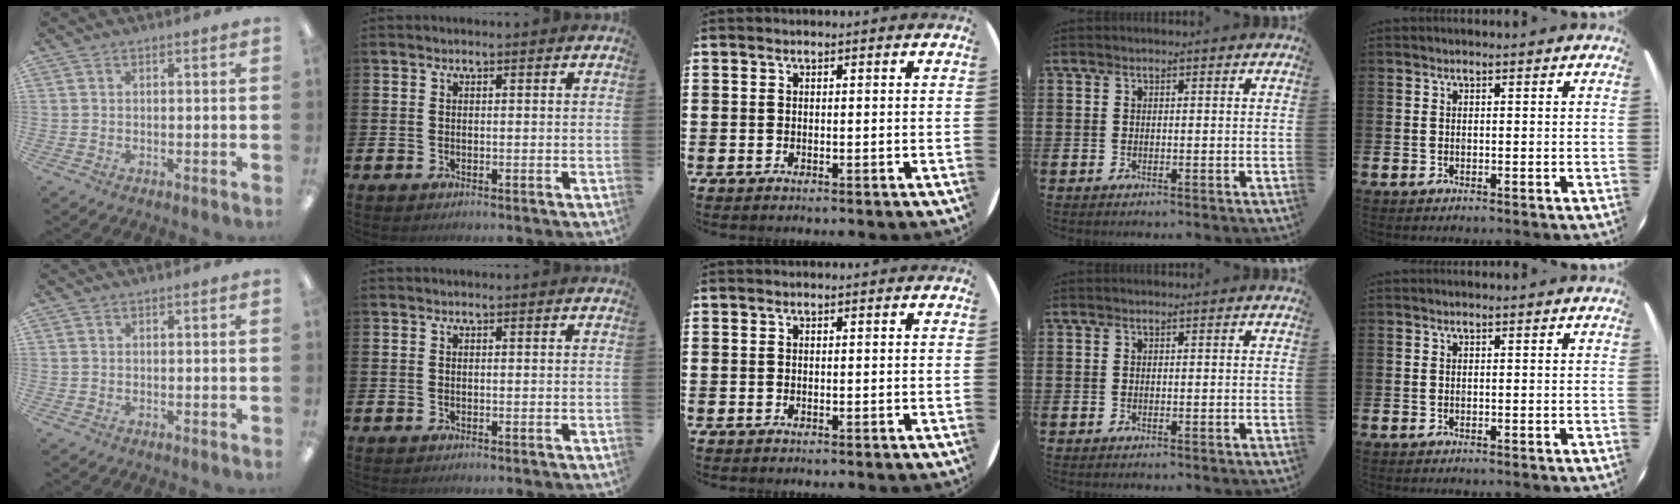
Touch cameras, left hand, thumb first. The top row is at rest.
{}